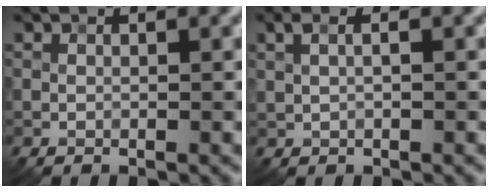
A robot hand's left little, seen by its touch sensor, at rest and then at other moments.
{"total": 1.5, "force": [0.9, 0.5, 1.1], "torque": [-0.028, 0.004, 0.016]}